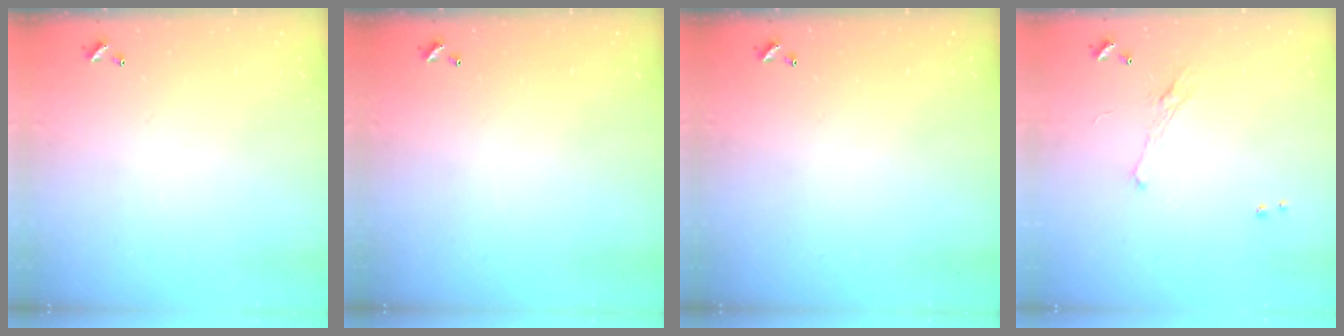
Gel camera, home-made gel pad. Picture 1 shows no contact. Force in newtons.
{"total": 0.0}
{"total": 0.0}
{"total": 2.0, "press": 1.9, "slide": 0.7}